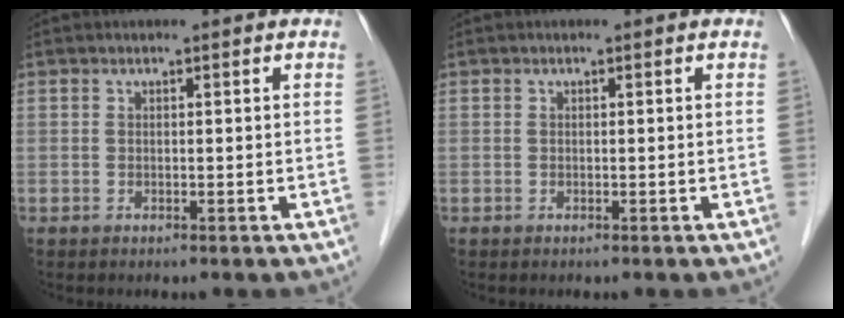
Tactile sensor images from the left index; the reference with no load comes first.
{"total": 0.0}